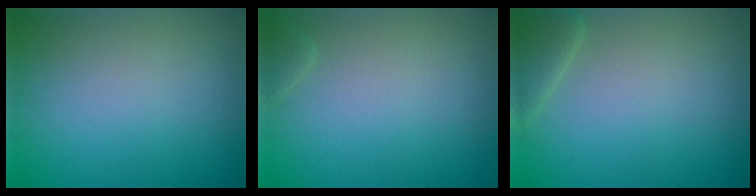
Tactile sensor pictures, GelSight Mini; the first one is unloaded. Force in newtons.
{"total": 0.8, "press": 0.8, "slide": 0.1}
{"total": 2.5, "press": 2.5, "slide": 0.1}